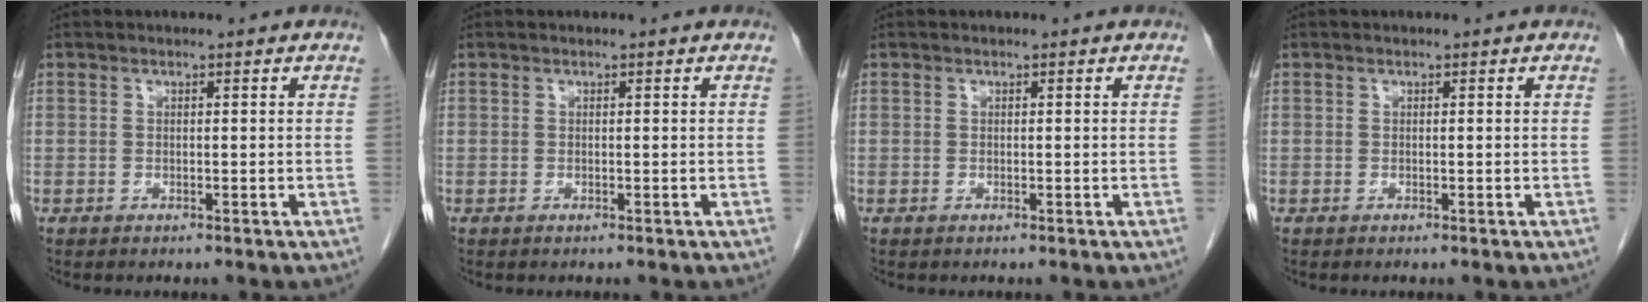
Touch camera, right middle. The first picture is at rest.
{"total": 0.0}
{"total": 0.0}
{"total": 0.0}